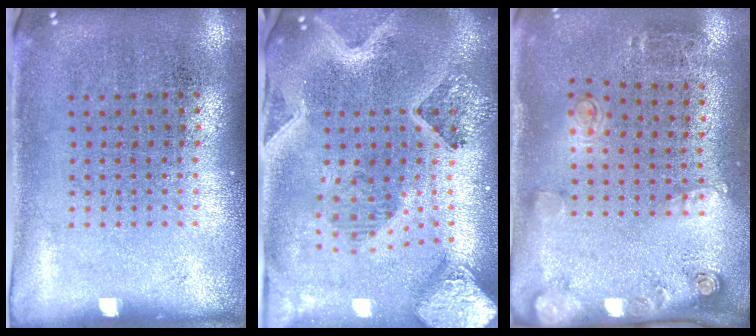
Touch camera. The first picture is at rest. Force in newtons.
{"total": 3.7, "press": 3.0, "slide": 2.2}
{"total": 2.0, "press": 1.2, "slide": 1.6}